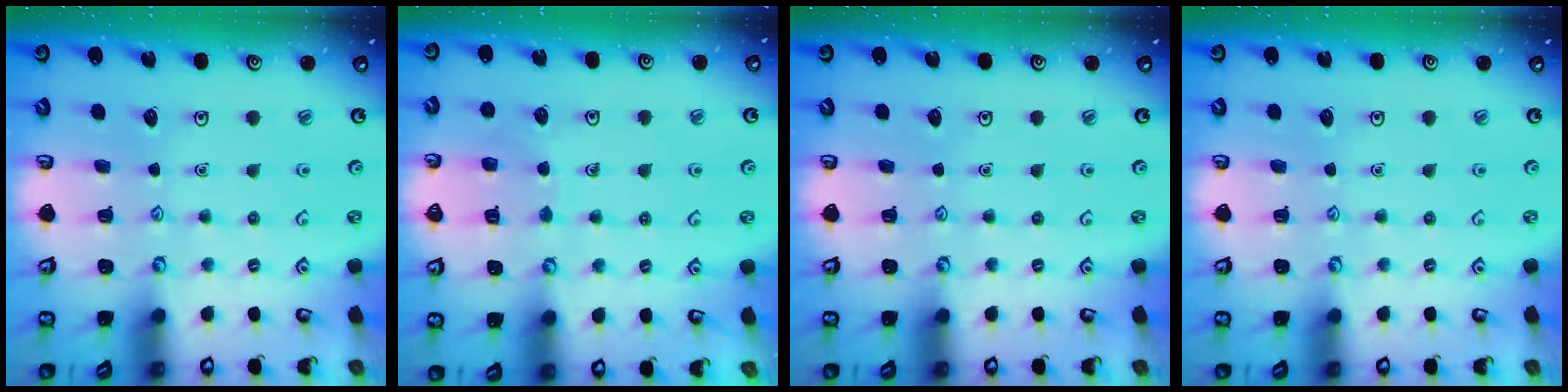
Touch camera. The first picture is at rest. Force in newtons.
{"total": 7.0, "press": 6.9, "slide": 0.6}
{"total": 0.0}
{"total": 0.0}